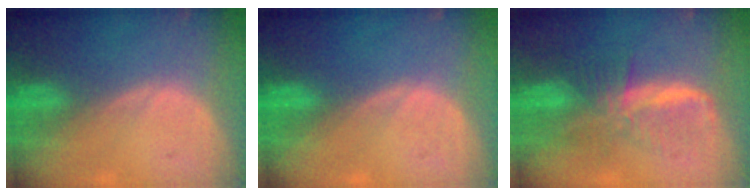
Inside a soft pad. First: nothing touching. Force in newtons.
{"total": 0.0}
{"total": 6.6, "press": 6.3, "slide": 2.1}